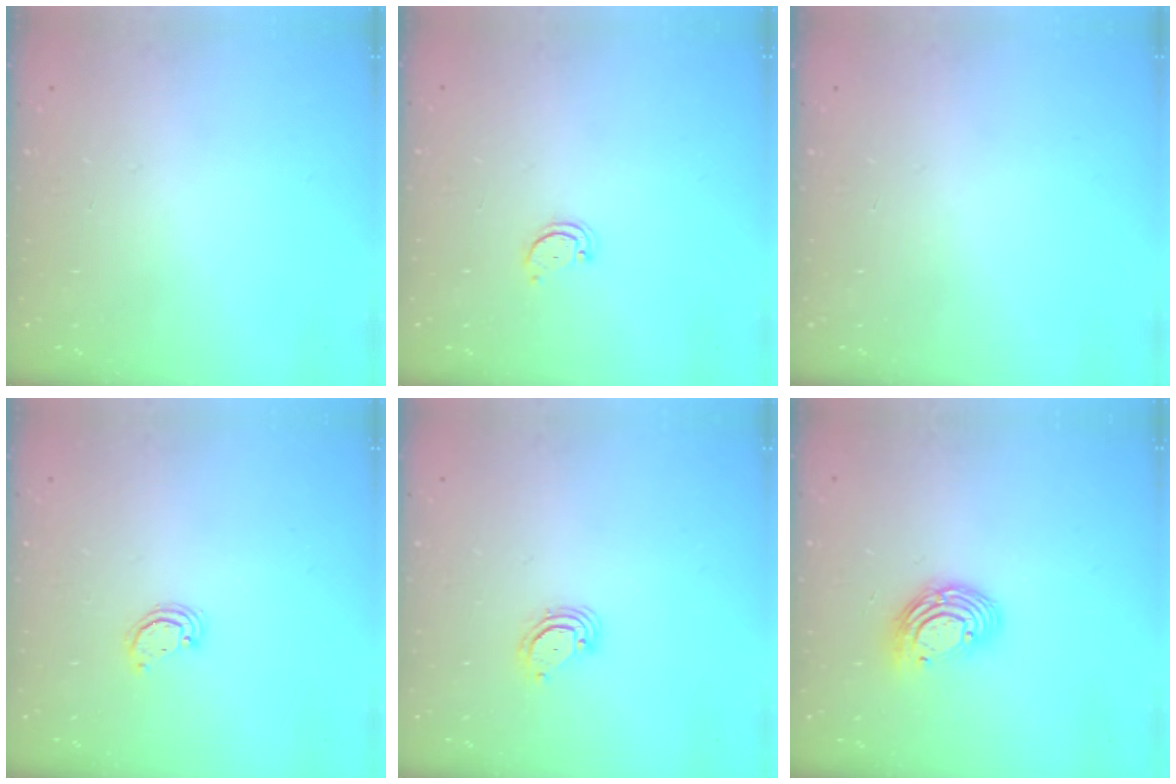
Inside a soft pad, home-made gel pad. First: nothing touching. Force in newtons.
{"total": 2.2, "press": 2.2, "slide": 0.4}
{"total": 0.0}
{"total": 2.5, "press": 2.5, "slide": 0.2}
{"total": 3.5, "press": 3.5, "slide": 0.3}
{"total": 10.3, "press": 10.3, "slide": 1.0}